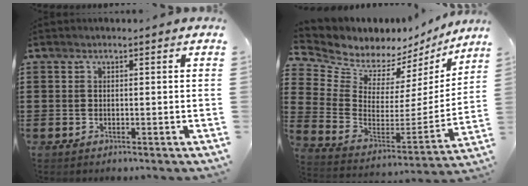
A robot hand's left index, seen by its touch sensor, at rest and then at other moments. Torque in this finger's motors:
{"motor_torque": [-0.24, -0.62, 0.13, 0.01]}